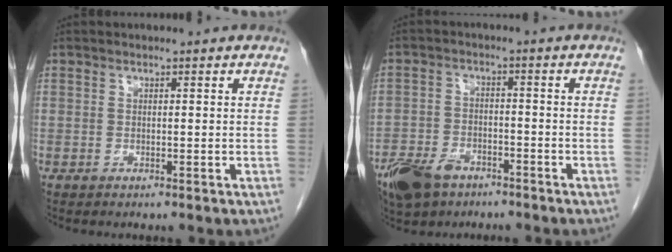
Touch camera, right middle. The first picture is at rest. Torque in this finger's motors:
{"motor_torque": [1.09, -1.05, 0.11, 0.07]}